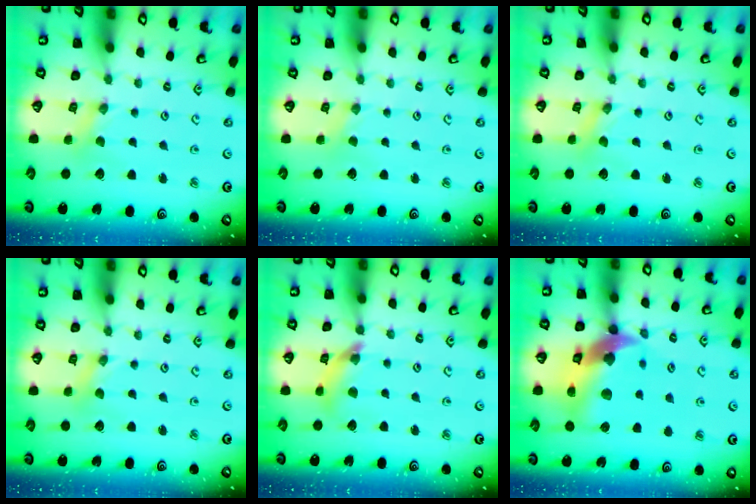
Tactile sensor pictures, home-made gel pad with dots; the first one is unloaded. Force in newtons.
{"total": 0.0}
{"total": 0.0}
{"total": 0.0}
{"total": 8.4, "press": 8.4, "slide": 0.8}
{"total": 16.4, "press": 16.2, "slide": 2.3}